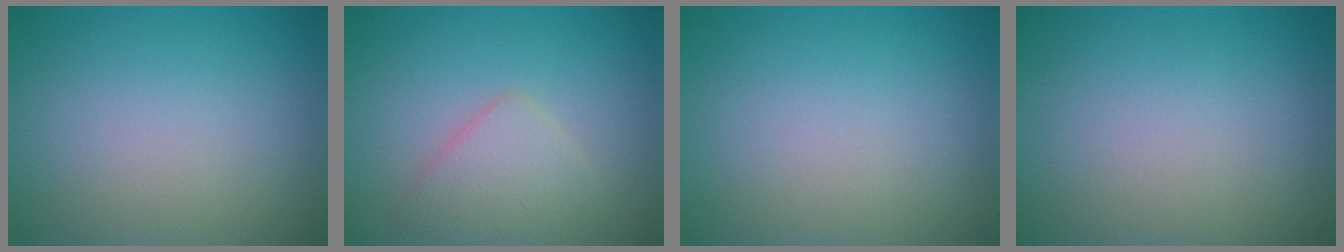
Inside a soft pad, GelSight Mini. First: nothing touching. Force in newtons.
{"total": 2.7, "press": 2.7, "slide": 0.2}
{"total": 0.0}
{"total": 0.0}